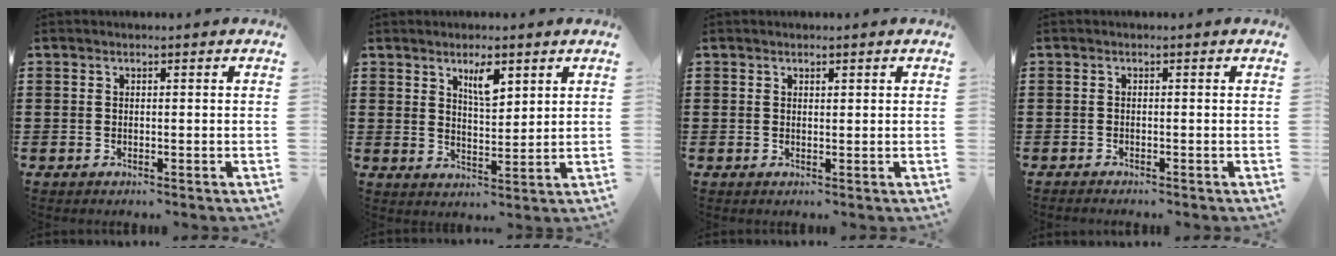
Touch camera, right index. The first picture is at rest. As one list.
[{"total": 4.5, "force": [2.7, 1.5, 3.3], "torque": [-0.057, -0.002, 0.043]}, {"total": 0.6, "force": [0.4, 0.3, 0.2], "torque": [-0.005, 0.002, 0.008]}, {"total": 0.6, "force": [-0.6, 0.0, 0.0], "torque": [-0.002, -0.002, -0.012]}]